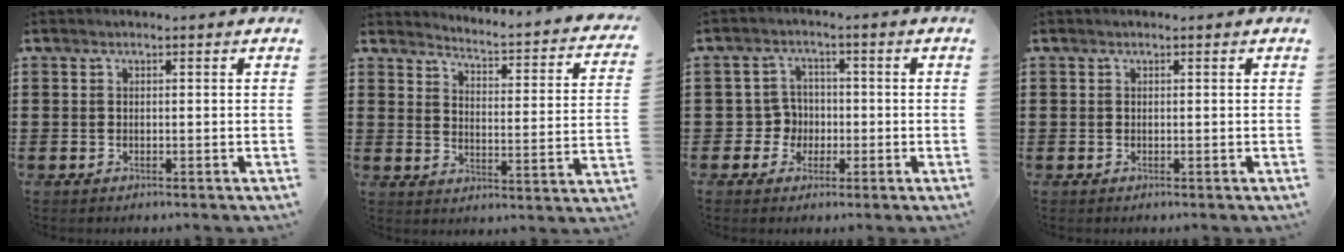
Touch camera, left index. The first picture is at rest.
{"total": 2.2, "force": [2.0, -0.5, 0.6], "torque": [-0.022, -0.037, 0.018]}
{"total": 4.2, "force": [-0.9, 4.0, 1.2], "torque": [-0.038, 0.008, -0.020]}
{"total": 0.0}